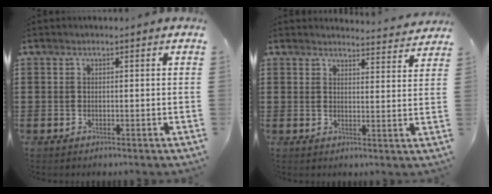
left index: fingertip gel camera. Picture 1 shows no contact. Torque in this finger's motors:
{"motor_torque": [1.96, -0.17, -0.15, -0.03]}